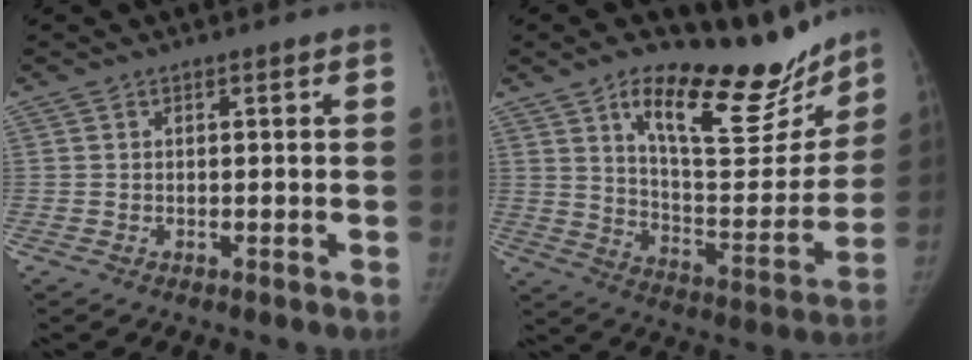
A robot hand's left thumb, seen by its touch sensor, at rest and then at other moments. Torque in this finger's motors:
{"motor_torque": [0.20, 0.16, 1.07, -0.98, 0.10]}